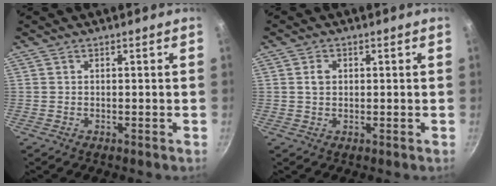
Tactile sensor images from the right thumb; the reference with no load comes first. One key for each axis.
{"total": 2.4, "fx": 0.5, "fy": 1.8, "fz": 1.4, "tx": -0.019, "ty": 0.002, "tz": 0.008}